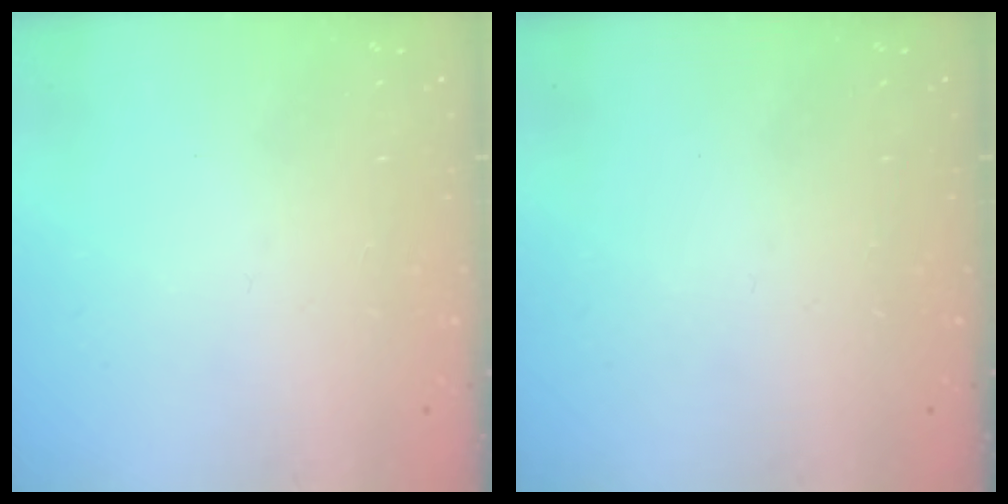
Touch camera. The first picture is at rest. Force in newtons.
{"total": 0.0}